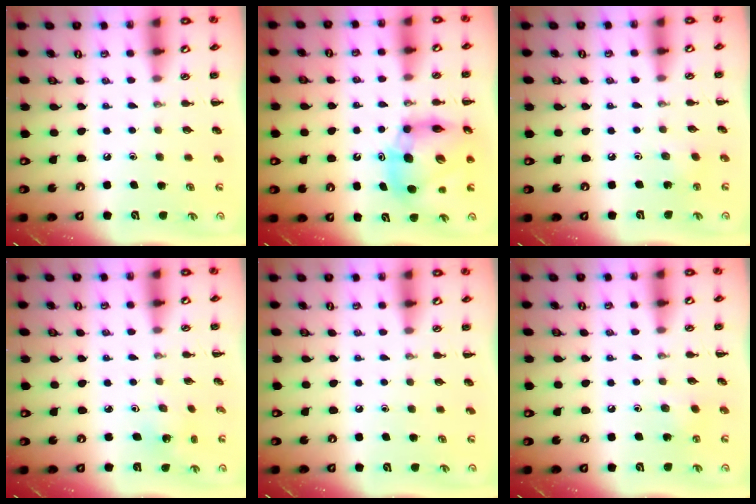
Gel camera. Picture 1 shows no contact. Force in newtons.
{"total": 13.5, "press": 12.8, "slide": 4.3}
{"total": 2.2, "press": 2.1, "slide": 0.7}
{"total": 2.3, "press": 2.2, "slide": 0.8}
{"total": 0.0}
{"total": 5.6, "press": 5.4, "slide": 1.6}